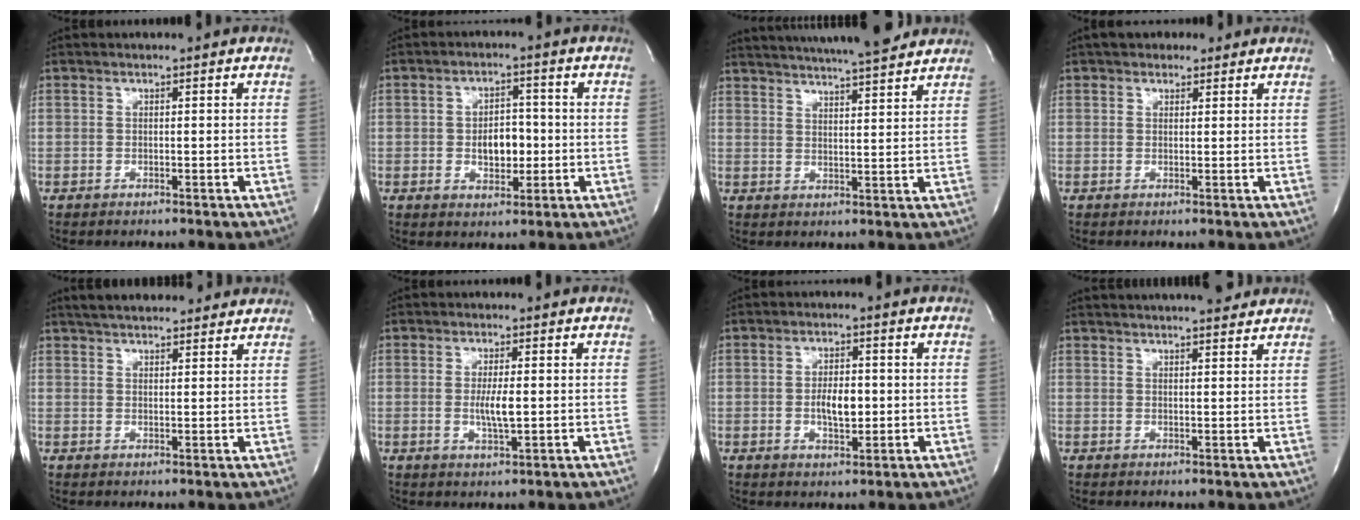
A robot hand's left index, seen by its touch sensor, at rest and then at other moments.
{"total": 5.4, "force": [-0.6, 3.2, 4.3], "torque": [-0.067, 0.005, -0.005]}
{"total": 18.1, "force": [16.3, 1.6, 7.9], "torque": [-0.132, 0.021, 0.225]}
{"total": 2.9, "force": [1.8, 2.0, 1.1], "torque": [-0.012, 0.015, 0.022]}
{"total": 12.3, "force": [11.0, 3.0, 4.8], "torque": [-0.064, 0.030, 0.148]}
{"total": 3.7, "force": [-0.2, 0.6, 3.6], "torque": [-0.071, -0.006, -0.001]}
{"total": 4.8, "force": [-0.5, 2.2, 4.2], "torque": [-0.069, -0.002, -0.004]}
{"total": 11.5, "force": [10.5, 1.6, 4.4], "torque": [-0.066, 0.020, 0.135]}